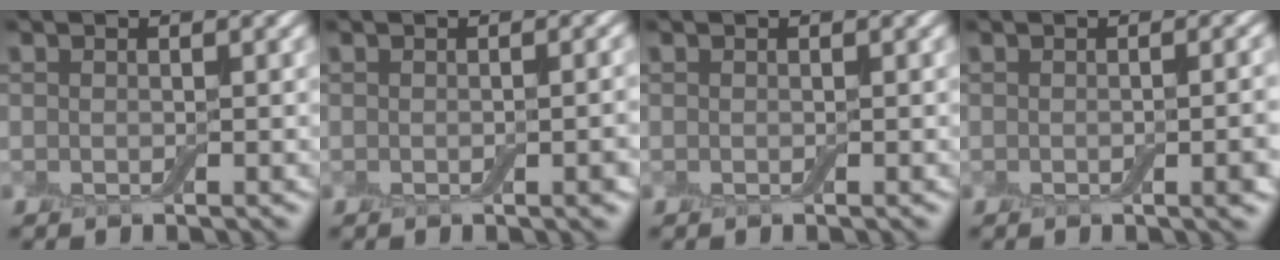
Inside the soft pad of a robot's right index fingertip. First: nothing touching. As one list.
[{"total": 2.2, "force": [-0.3, 0.5, 2.1], "torque": [-0.022, 0.001, -0.003]}, {"total": 0.0}, {"total": 3.5, "force": [-0.5, 1.1, 3.3], "torque": [-0.031, 0.001, -0.005]}]